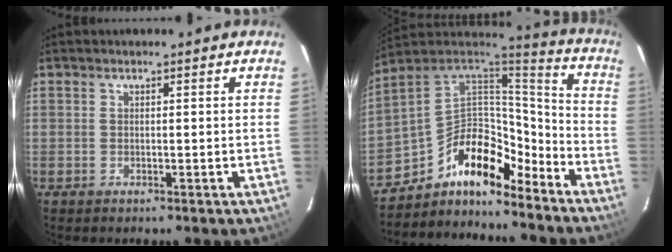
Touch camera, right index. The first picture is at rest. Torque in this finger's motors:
{"motor_torque": [0.83, -0.82, -0.05, -0.22]}